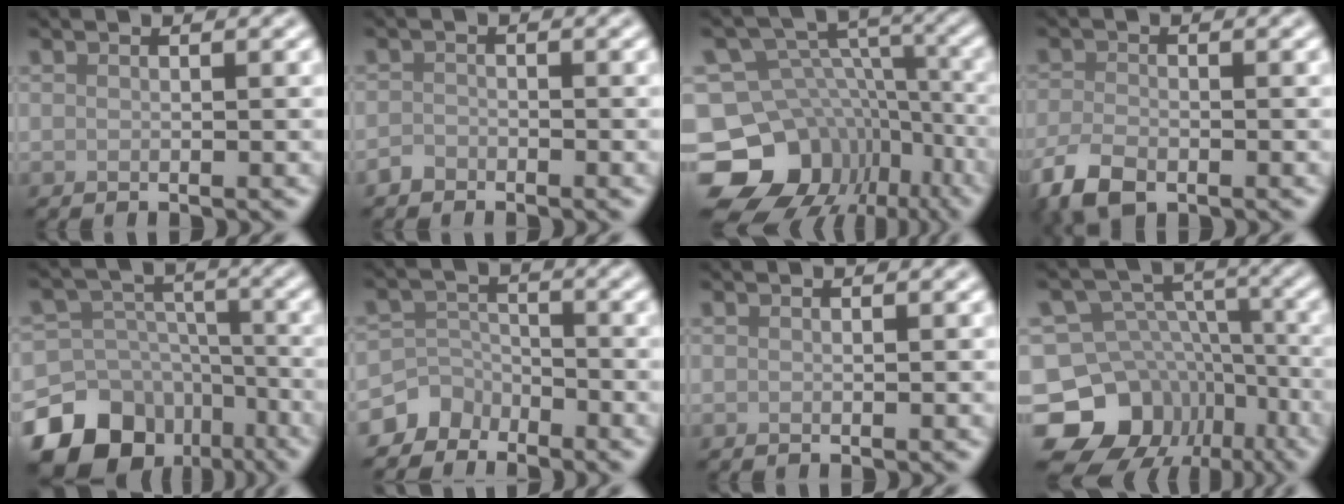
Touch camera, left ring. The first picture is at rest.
{"total": 1.1, "force": [-0.9, 0.7, 0.0], "torque": [0.004, 0.002, -0.020]}
{"total": 14.9, "force": [-8.1, 11.3, 5.2], "torque": [-0.121, -0.003, -0.107]}
{"total": 4.3, "force": [-2.8, 2.2, 2.5], "torque": [-0.054, -0.007, -0.062]}
{"total": 17.8, "force": [-11.3, 12.8, 5.0], "torque": [-0.097, -0.065, -0.182]}
{"total": 4.3, "force": [-3.4, 2.5, 0.1], "torque": [0.023, 0.007, -0.063]}
{"total": 0.0}
{"total": 13.1, "force": [-7.6, 9.8, 4.2], "torque": [-0.082, 0.007, -0.112]}